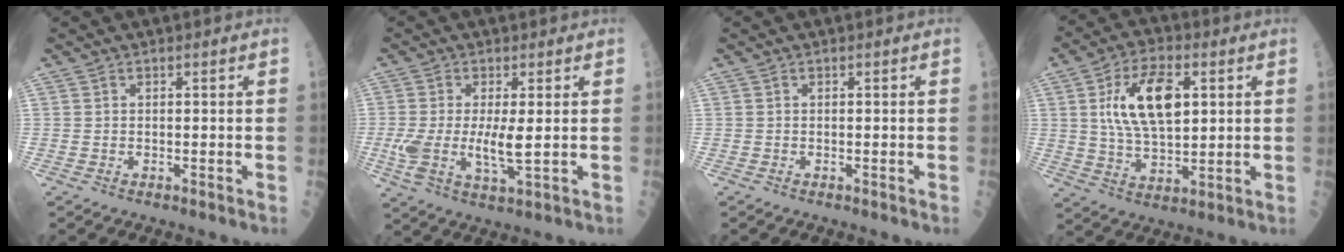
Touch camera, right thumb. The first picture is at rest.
{"total": 8.1, "force": [0.0, 2.4, 7.8], "torque": [-0.175, -0.016, 0.002]}
{"total": 0.0}
{"total": 14.0, "force": [3.4, 6.8, 11.8], "torque": [-0.203, -0.006, 0.065]}